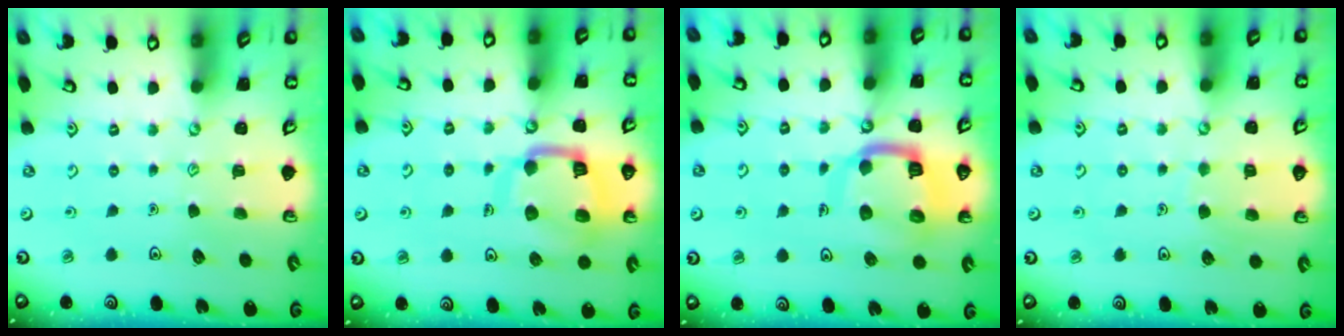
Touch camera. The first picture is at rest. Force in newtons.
{"total": 13.1, "press": 13.0, "slide": 1.5}
{"total": 13.1, "press": 13.0, "slide": 1.7}
{"total": 3.9, "press": 3.9, "slide": 0.3}